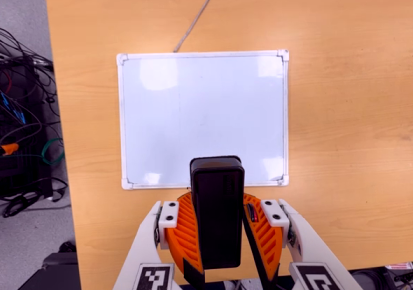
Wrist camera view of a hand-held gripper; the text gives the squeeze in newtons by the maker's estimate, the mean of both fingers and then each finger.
{"total": 8.9, "left": 9.7, "right": 8.0}